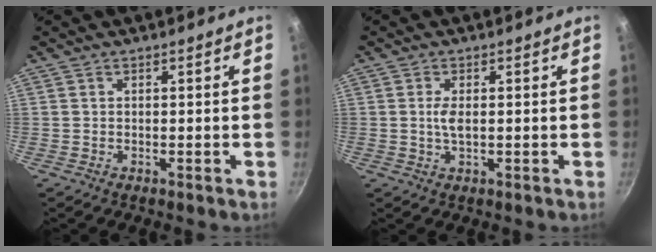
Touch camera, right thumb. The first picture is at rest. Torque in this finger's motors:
{"motor_torque": [0.17, 0.93, 0.64, 0.40, 0.05]}